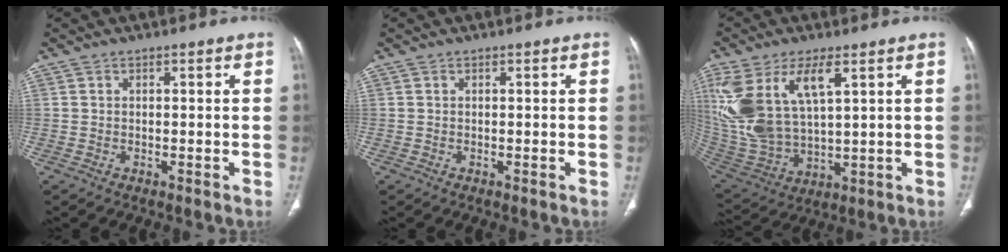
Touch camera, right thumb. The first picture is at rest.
{"total": 0.0}
{"total": 18.4, "force": [6.9, 8.7, 14.7], "torque": [-0.317, -0.020, 0.149]}